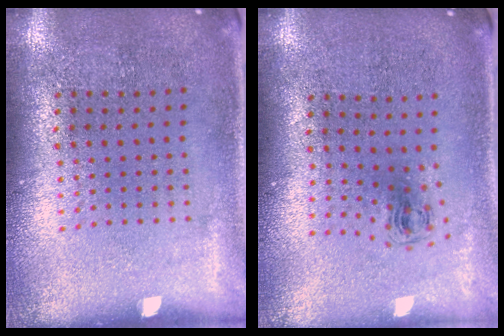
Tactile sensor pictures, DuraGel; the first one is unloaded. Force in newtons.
{"total": 0.8, "press": 0.4, "slide": 0.7}